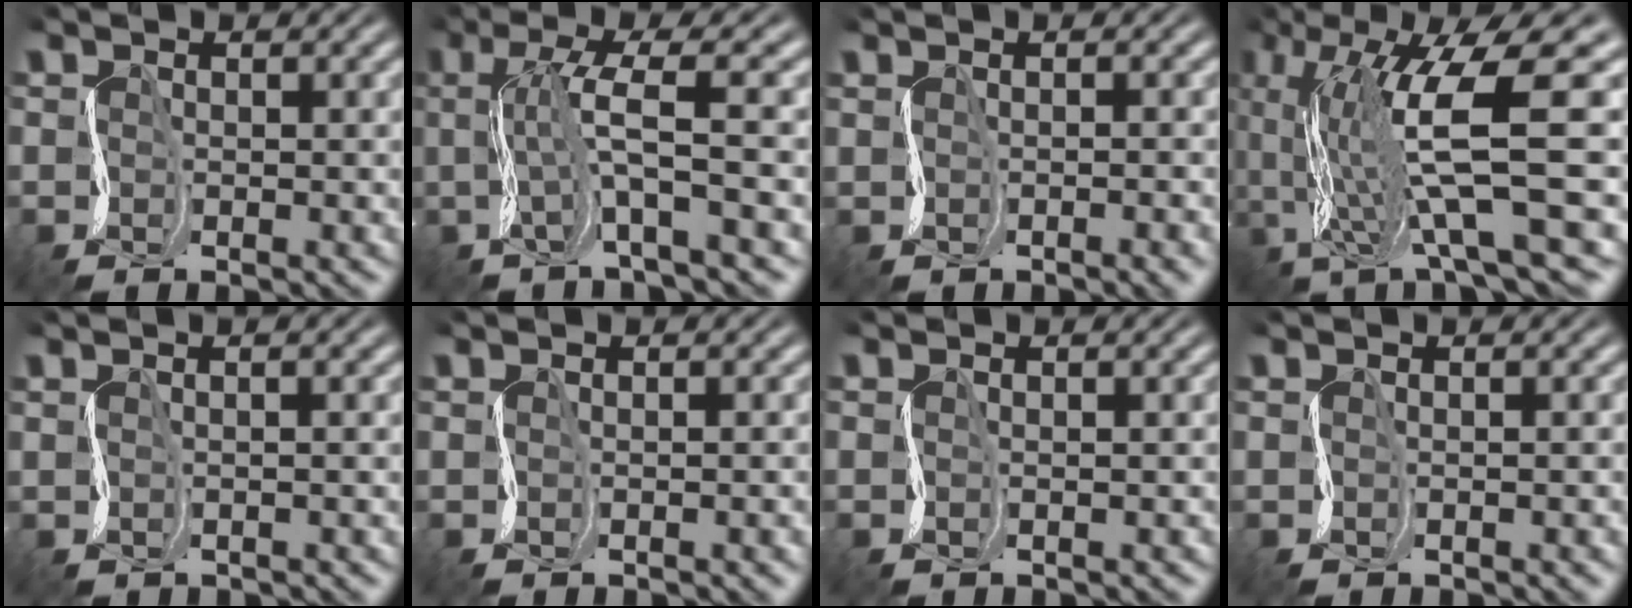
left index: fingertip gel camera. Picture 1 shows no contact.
{"total": 5.5, "force": [0.8, 0.8, 5.4], "torque": [-0.085, 0.011, 0.010]}
{"total": 2.9, "force": [0.3, 1.3, 2.6], "torque": [-0.017, 0.011, -0.002]}
{"total": 11.6, "force": [0.1, 2.7, 11.2], "torque": [-0.204, 0.020, 0.014]}
{"total": 1.5, "force": [1.1, 0.6, 0.8], "torque": [-0.006, 0.011, 0.003]}
{"total": 2.6, "force": [0.1, 1.2, 2.2], "torque": [-0.011, 0.009, 0.004]}
{"total": 0.0}
{"total": 1.8, "force": [0.2, 0.9, 1.6], "torque": [-0.001, 0.007, 0.001]}